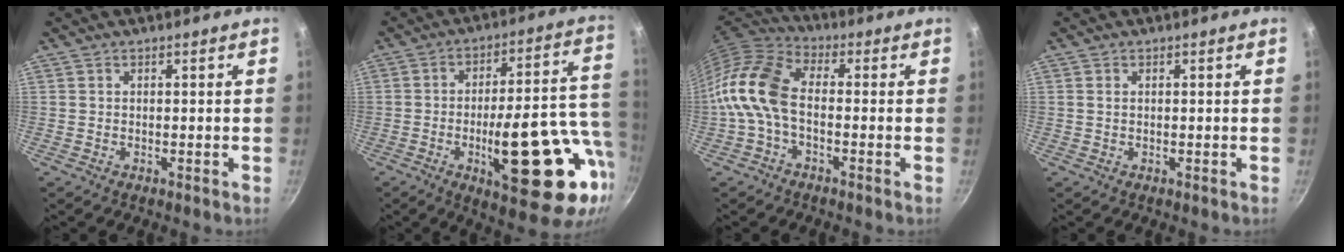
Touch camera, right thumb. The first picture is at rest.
{"total": 24.1, "force": [-6.8, 8.0, 21.7], "torque": [-0.269, 0.019, -0.089]}
{"total": 11.0, "force": [-2.2, 6.6, 8.5], "torque": [-0.165, 0.040, -0.062]}
{"total": 0.8, "force": [0.2, 0.5, 0.6], "torque": [-0.011, 0.001, 0.003]}